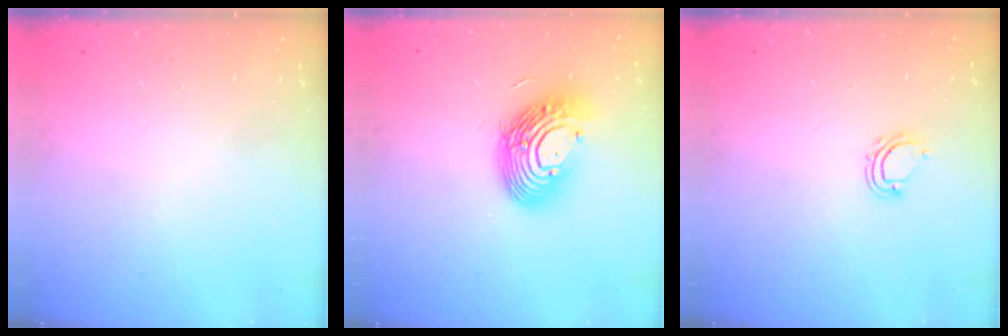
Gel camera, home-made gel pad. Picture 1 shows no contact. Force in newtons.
{"total": 15.5, "press": 15.5, "slide": 1.4}
{"total": 5.4, "press": 5.4, "slide": 0.4}